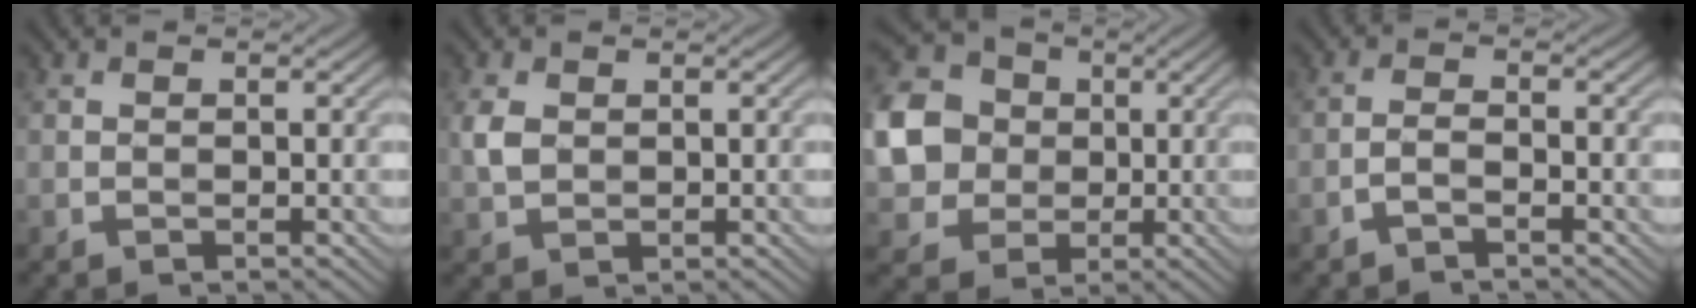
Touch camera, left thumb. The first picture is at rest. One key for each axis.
{"total": 2.4, "fx": 0.6, "fy": 1.8, "fz": 1.5, "tx": -0.043, "ty": 0.000, "tz": 0.014}
{"total": 12.9, "fx": 0.6, "fy": 11.7, "fz": 5.5, "tx": -0.190, "ty": -0.009, "tz": 0.001}
{"total": 1.6, "fx": -1.4, "fy": 0.3, "fz": 0.7, "tx": -0.014, "ty": 0.006, "tz": -0.034}